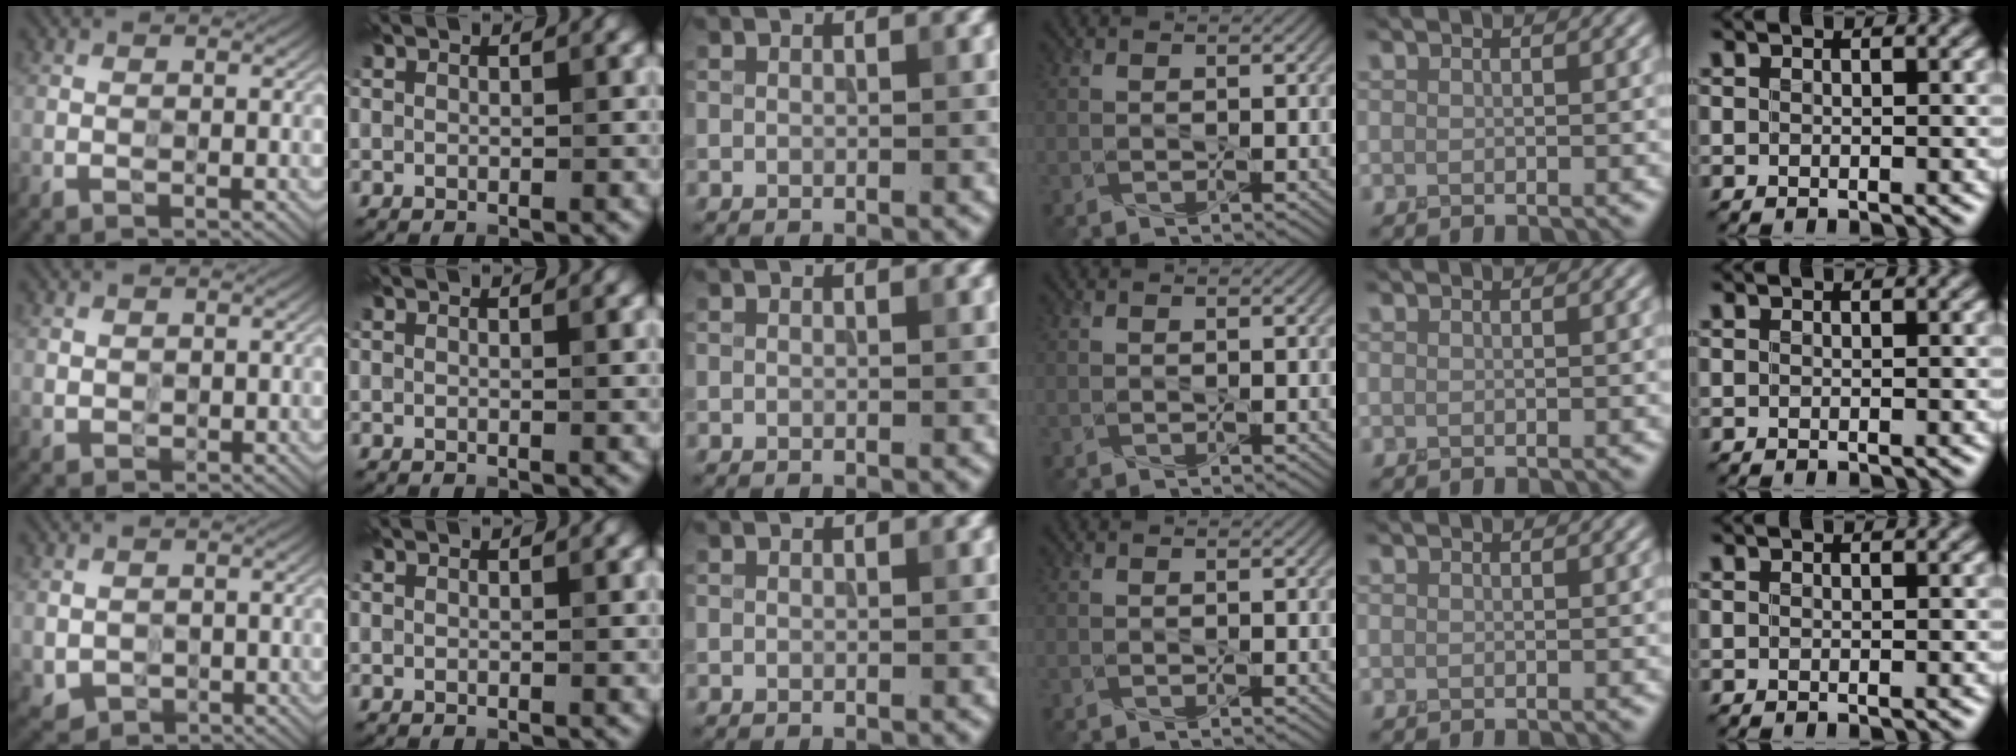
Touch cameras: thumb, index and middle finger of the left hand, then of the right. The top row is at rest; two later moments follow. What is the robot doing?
{"motion": "screw", "object": "spray bottle"}